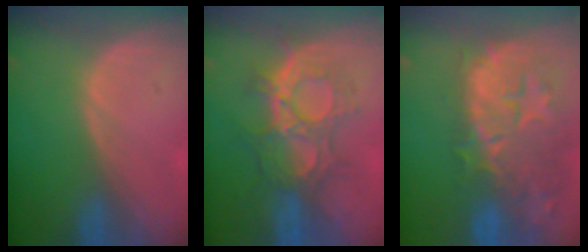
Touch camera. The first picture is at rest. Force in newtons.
{"total": 8.9, "press": 8.9, "slide": 0.3}
{"total": 14.3, "press": 12.0, "slide": 7.9}